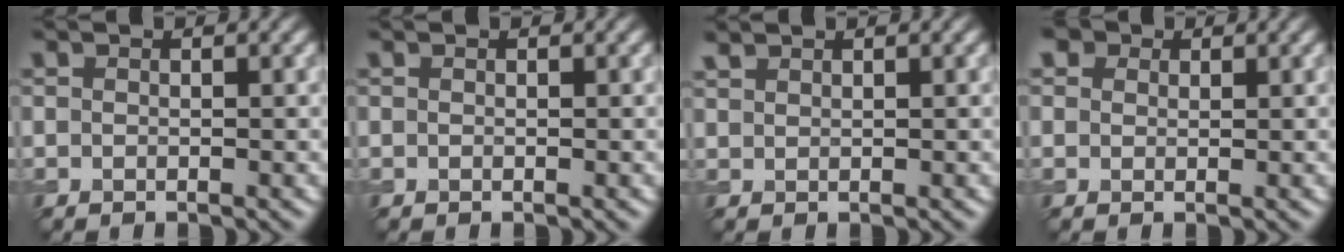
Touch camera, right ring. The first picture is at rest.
{"total": 0.0}
{"total": 1.0, "force": [1.0, 0.2, 0.2], "torque": [-0.007, 0.003, 0.025]}
{"total": 3.7, "force": [2.3, 2.4, 1.6], "torque": [-0.039, 0.010, 0.018]}